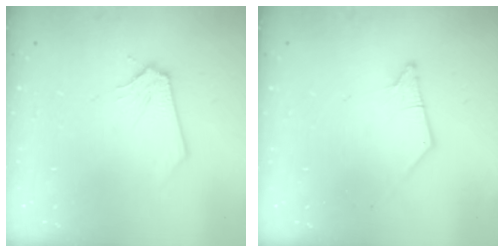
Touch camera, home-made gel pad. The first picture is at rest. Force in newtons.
{"total": 0.8, "press": 0.8, "slide": 0.2}